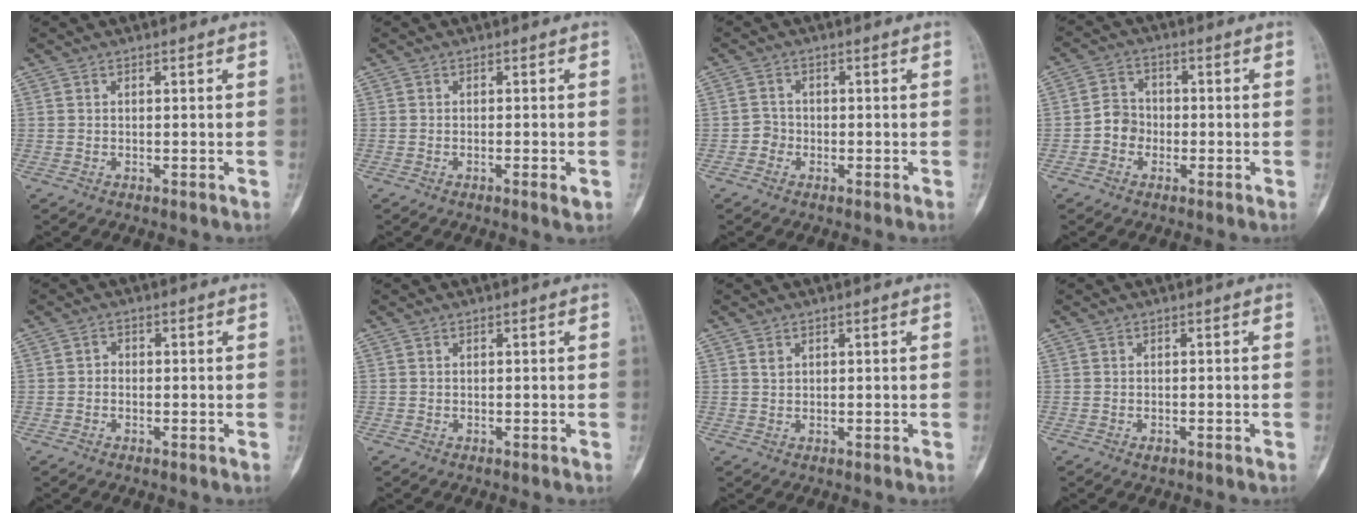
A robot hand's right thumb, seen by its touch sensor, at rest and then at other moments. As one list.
[{"total": 1.9, "force": [-0.8, 0.3, 1.8], "torque": [-0.030, -0.004, -0.013]}, {"total": 2.1, "force": [-0.9, 1.9, 0.4], "torque": [0.004, 0.010, -0.024]}, {"total": 4.9, "force": [-1.3, 4.3, 1.9], "torque": [-0.013, 0.018, -0.034]}, {"total": 1.4, "force": [-0.3, 1.2, 0.7], "torque": [-0.001, 0.007, -0.009]}, {"total": 0.0}, {"total": 1.2, "force": [0.6, 0.8, 0.5], "torque": [-0.004, -0.001, 0.012]}, {"total": 0.9, "force": [-0.6, 0.4, 0.6], "torque": [-0.009, 0.003, -0.007]}]